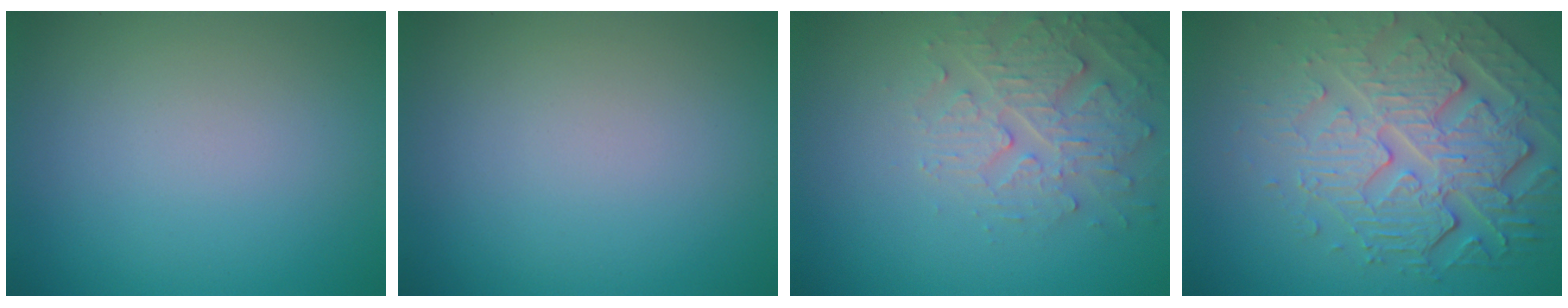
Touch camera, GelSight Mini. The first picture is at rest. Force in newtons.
{"total": 0.0}
{"total": 3.9, "press": 3.8, "slide": 0.7}
{"total": 7.6, "press": 5.4, "slide": 5.3}